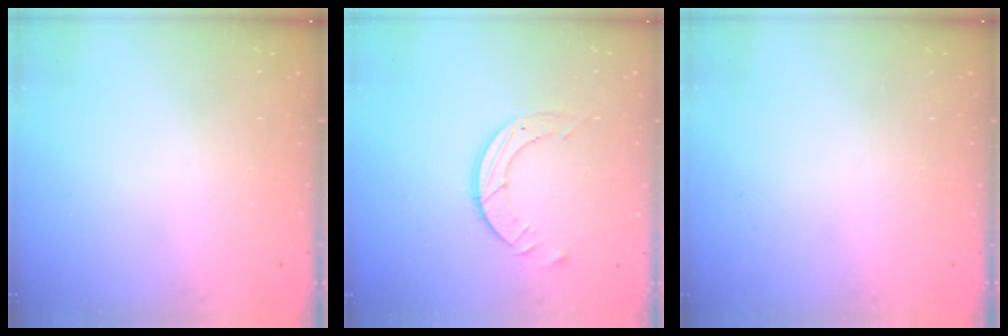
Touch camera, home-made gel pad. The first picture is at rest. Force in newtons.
{"total": 7.1, "press": 7.1, "slide": 0.7}
{"total": 0.0}